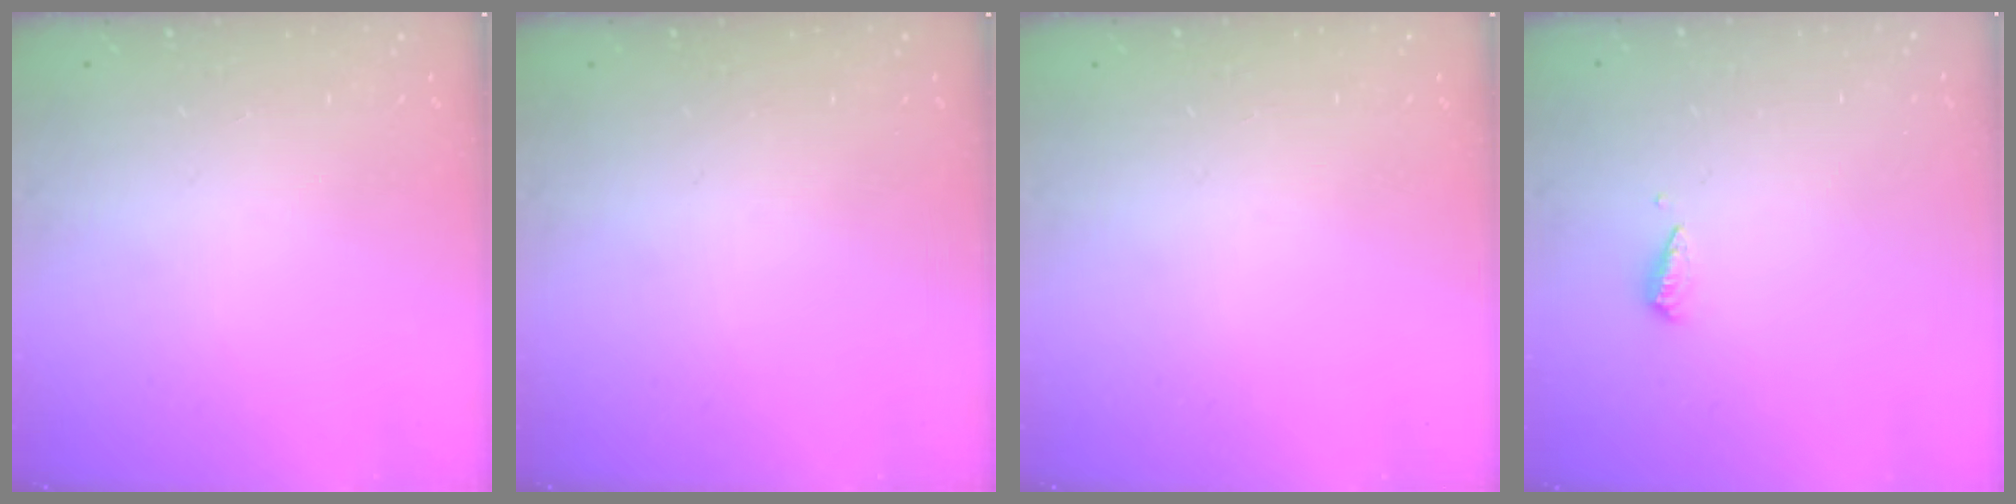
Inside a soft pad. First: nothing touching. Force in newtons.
{"total": 0.0}
{"total": 0.0}
{"total": 3.1, "press": 3.1, "slide": 0.2}